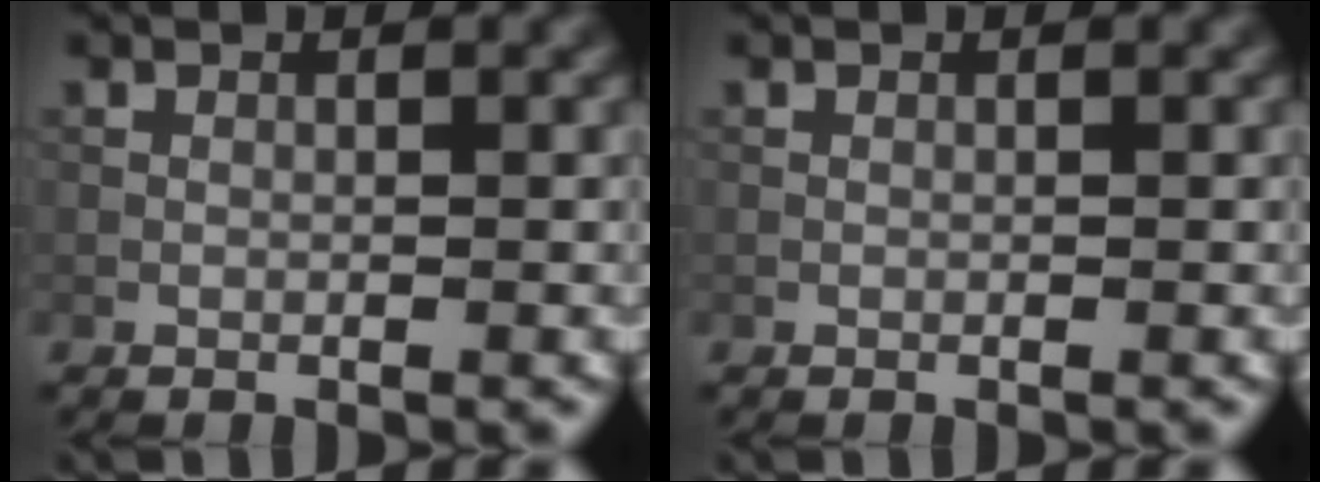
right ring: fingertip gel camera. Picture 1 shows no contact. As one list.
[{"total": 0.0}]